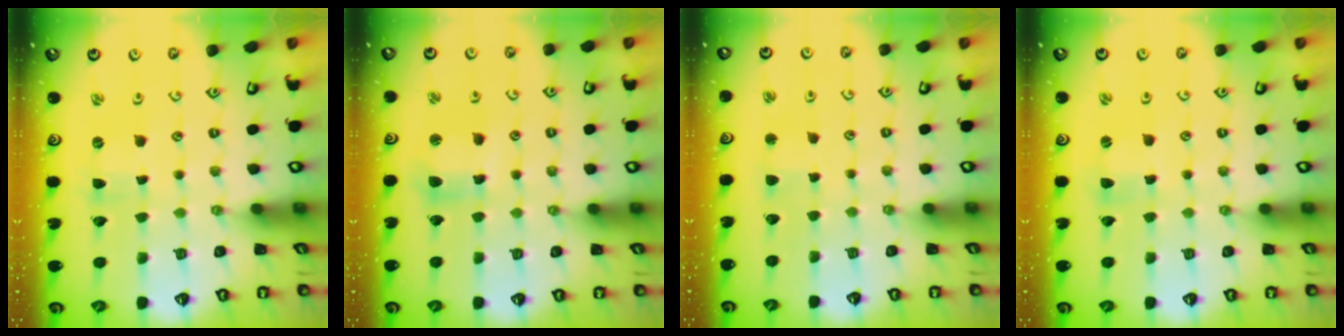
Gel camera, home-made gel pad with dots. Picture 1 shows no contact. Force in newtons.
{"total": 6.5, "press": 6.4, "slide": 0.9}
{"total": 2.4, "press": 2.4, "slide": 0.5}
{"total": 0.9, "press": 0.9, "slide": 0.2}